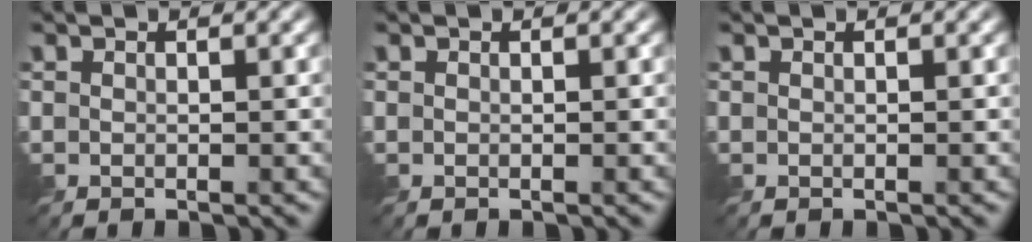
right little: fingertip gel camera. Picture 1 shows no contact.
{"total": 0.0}
{"total": 0.0}